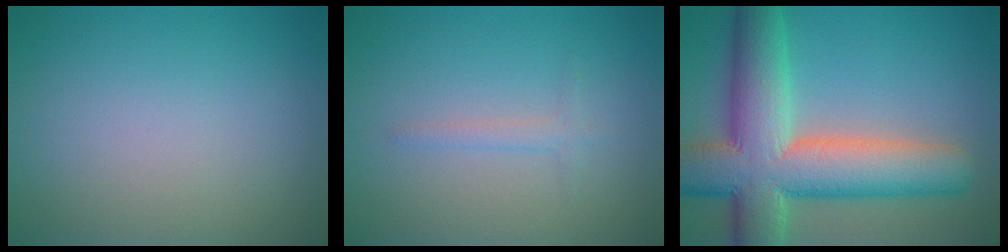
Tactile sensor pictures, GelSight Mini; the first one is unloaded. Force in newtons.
{"total": 1.1, "press": 1.1, "slide": 0.1}
{"total": 12.2, "press": 12.2, "slide": 0.7}